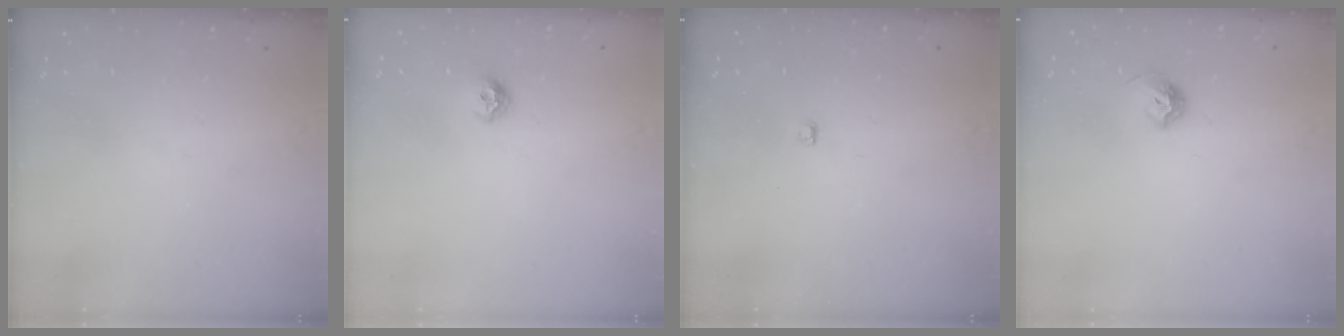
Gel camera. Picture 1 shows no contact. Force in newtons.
{"total": 6.5, "press": 6.5, "slide": 0.7}
{"total": 2.8, "press": 2.7, "slide": 0.3}
{"total": 7.0, "press": 6.9, "slide": 0.8}